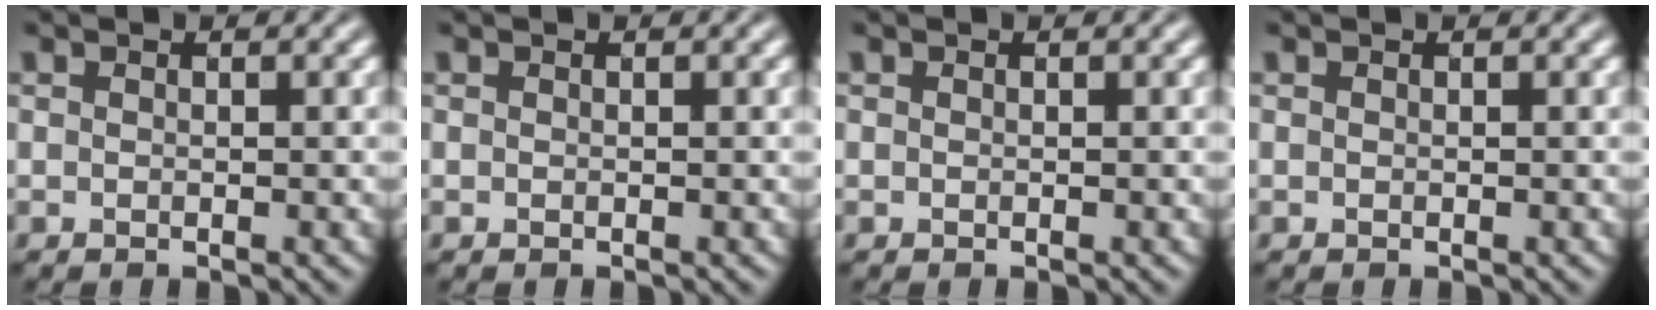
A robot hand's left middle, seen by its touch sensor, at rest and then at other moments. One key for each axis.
{"total": 0.0}
{"total": 0.0}
{"total": 0.0}